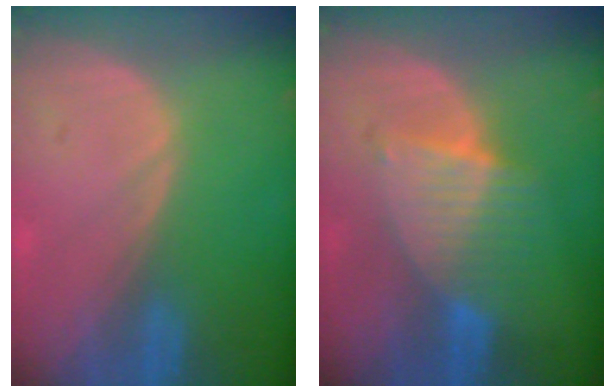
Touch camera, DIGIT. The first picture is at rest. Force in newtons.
{"total": 6.3, "press": 6.2, "slide": 1.0}